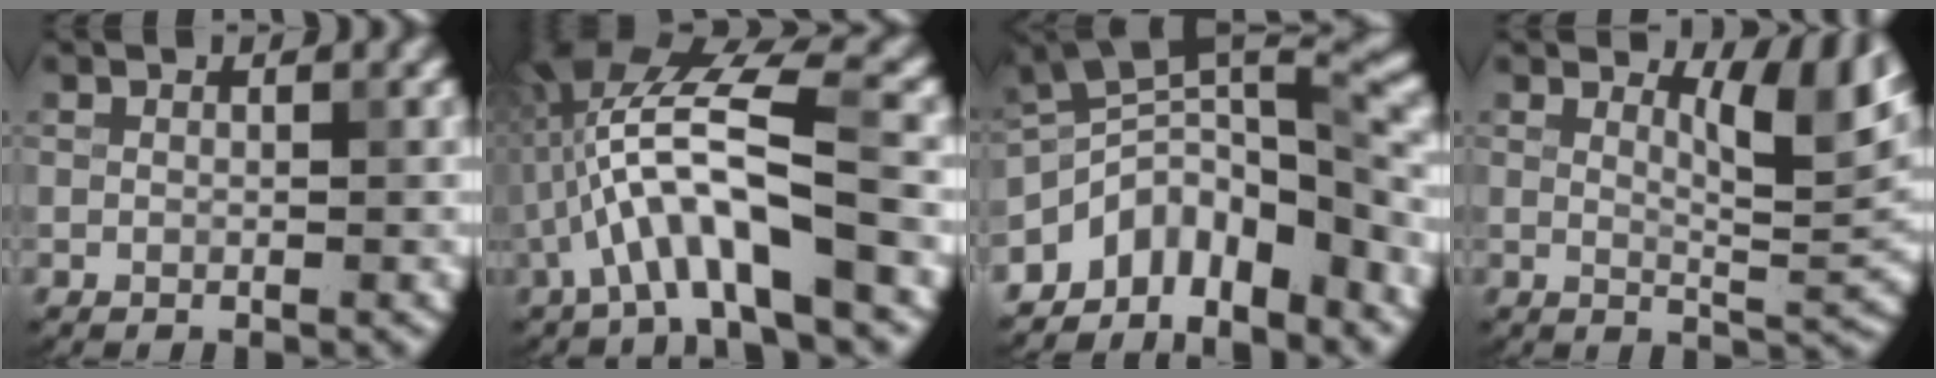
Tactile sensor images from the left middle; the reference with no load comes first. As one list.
[{"total": 8.7, "force": [-2.4, 1.8, 8.2], "torque": [-0.150, 0.025, -0.043]}, {"total": 8.3, "force": [-5.4, 3.8, 5.0], "torque": [-0.054, 0.005, -0.105]}, {"total": 5.1, "force": [3.0, 1.2, 4.0], "torque": [-0.058, -0.007, 0.045]}]